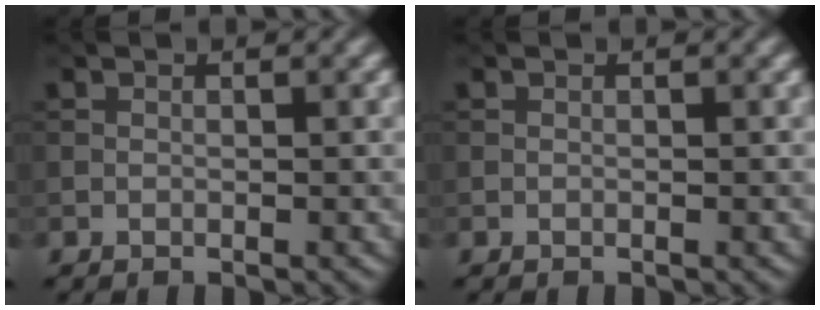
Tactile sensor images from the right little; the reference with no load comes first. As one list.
[{"total": 0.0}]